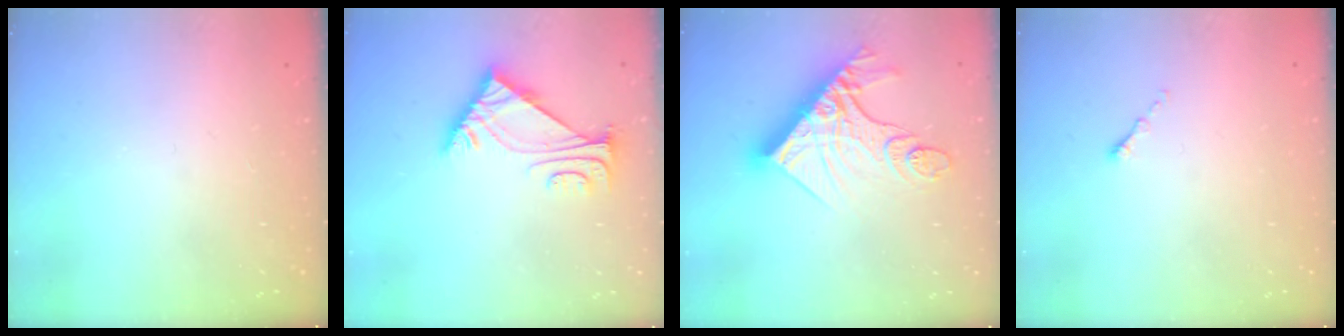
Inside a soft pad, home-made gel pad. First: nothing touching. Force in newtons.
{"total": 5.9, "press": 5.8, "slide": 1.2}
{"total": 19.0, "press": 18.9, "slide": 2.3}
{"total": 0.0}